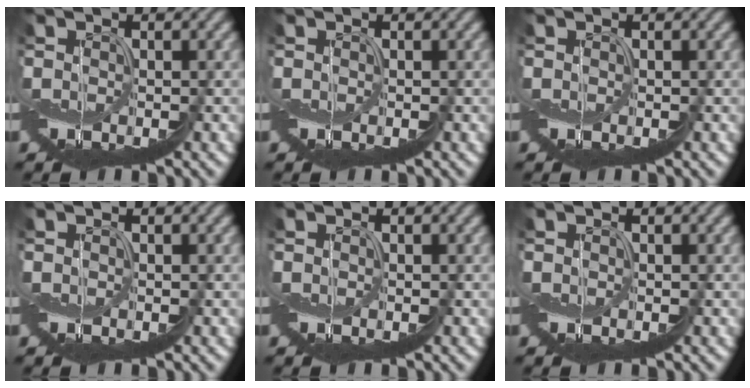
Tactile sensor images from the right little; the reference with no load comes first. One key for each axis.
{"total": 0.0}
{"total": 0.0}
{"total": 0.0}
{"total": 0.0}
{"total": 0.0}